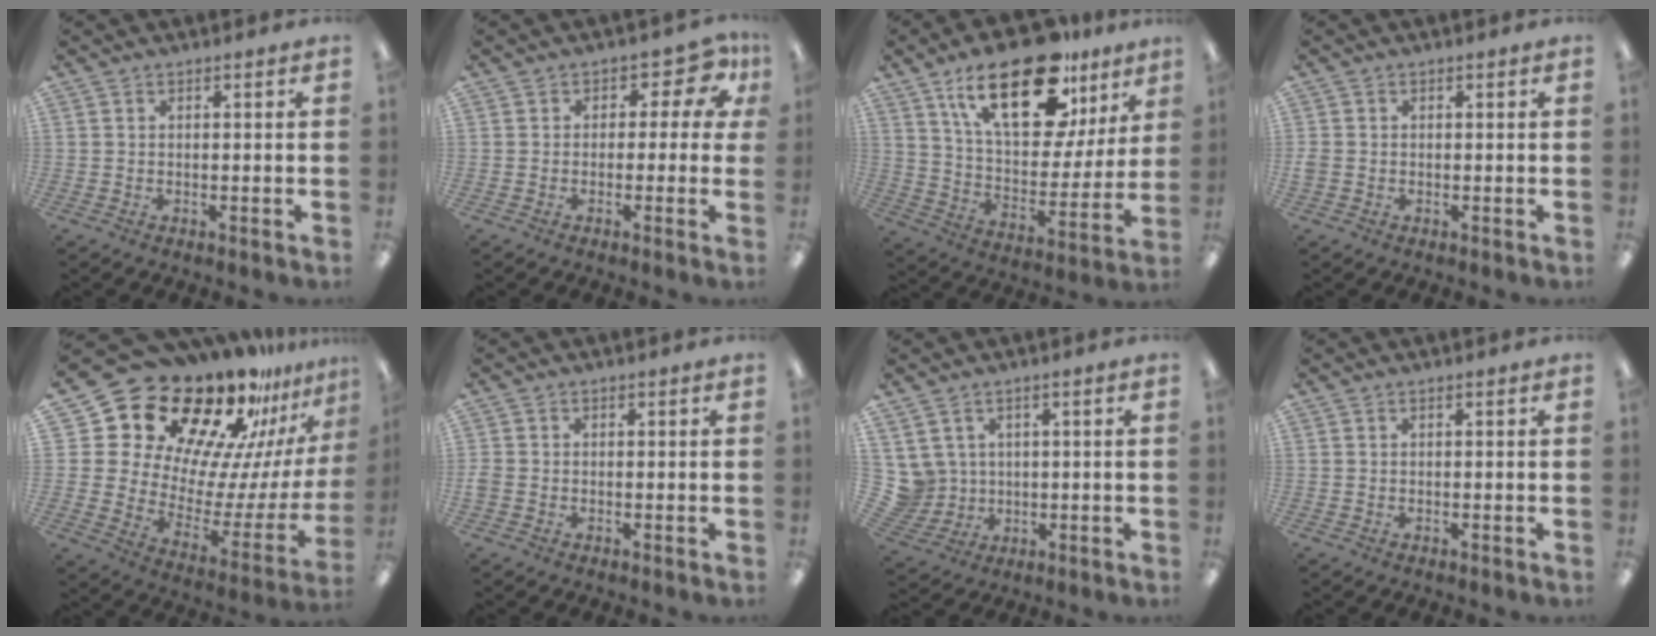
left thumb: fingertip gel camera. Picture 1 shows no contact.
{"total": 6.3, "force": [2.7, 3.8, 4.2], "torque": [-0.056, -0.015, 0.042]}
{"total": 25.7, "force": [15.3, 11.5, 17.2], "torque": [-0.270, -0.075, 0.258]}
{"total": 1.3, "force": [-0.5, 1.2, 0.2], "torque": [-0.002, 0.002, -0.010]}
{"total": 24.5, "force": [19.0, 12.0, 9.7], "torque": [-0.163, -0.165, 0.354]}
{"total": 1.4, "force": [-0.7, 1.2, 0.3], "torque": [-0.003, 0.003, -0.013]}
{"total": 6.2, "force": [1.8, 6.0, 0.6], "torque": [-0.047, -0.006, 0.039]}
{"total": 0.0}